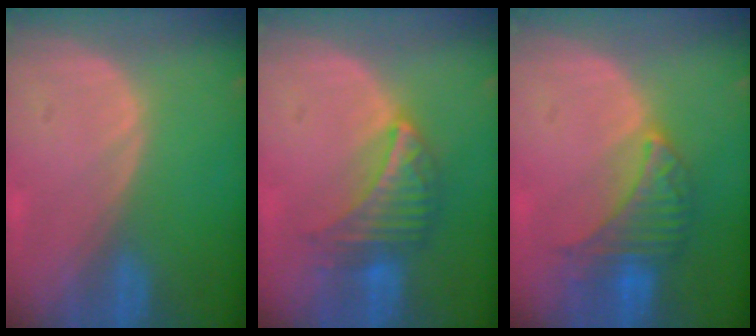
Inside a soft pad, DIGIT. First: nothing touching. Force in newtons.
{"total": 6.4, "press": 6.3, "slide": 1.1}
{"total": 6.5, "press": 6.4, "slide": 0.6}